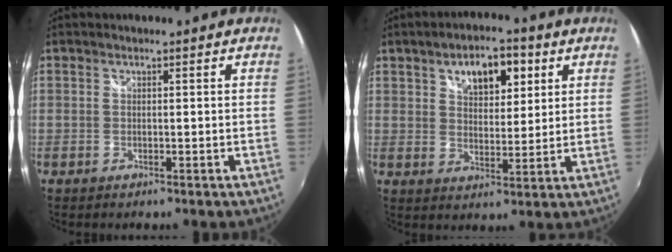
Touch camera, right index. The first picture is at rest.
{"total": 9.5, "force": [4.6, 5.1, 6.6], "torque": [-0.099, 0.021, 0.074]}